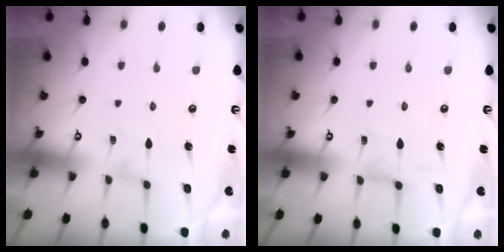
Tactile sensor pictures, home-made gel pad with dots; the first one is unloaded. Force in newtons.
{"total": 1.6, "press": 1.6, "slide": 0.2}